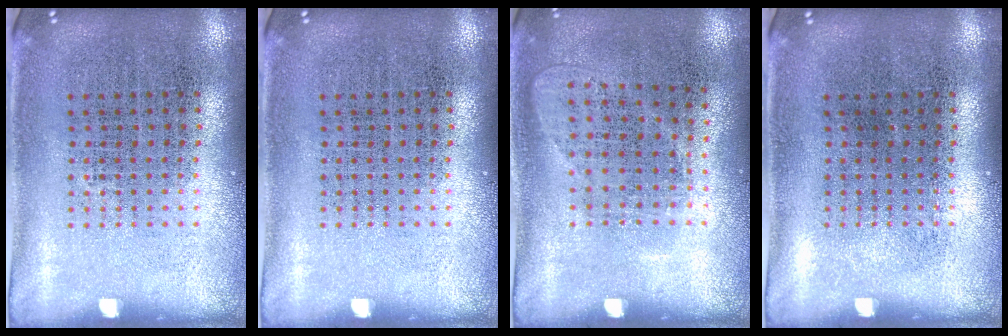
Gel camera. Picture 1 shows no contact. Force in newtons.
{"total": 0.0}
{"total": 1.0, "press": 0.8, "slide": 0.5}
{"total": 0.0}